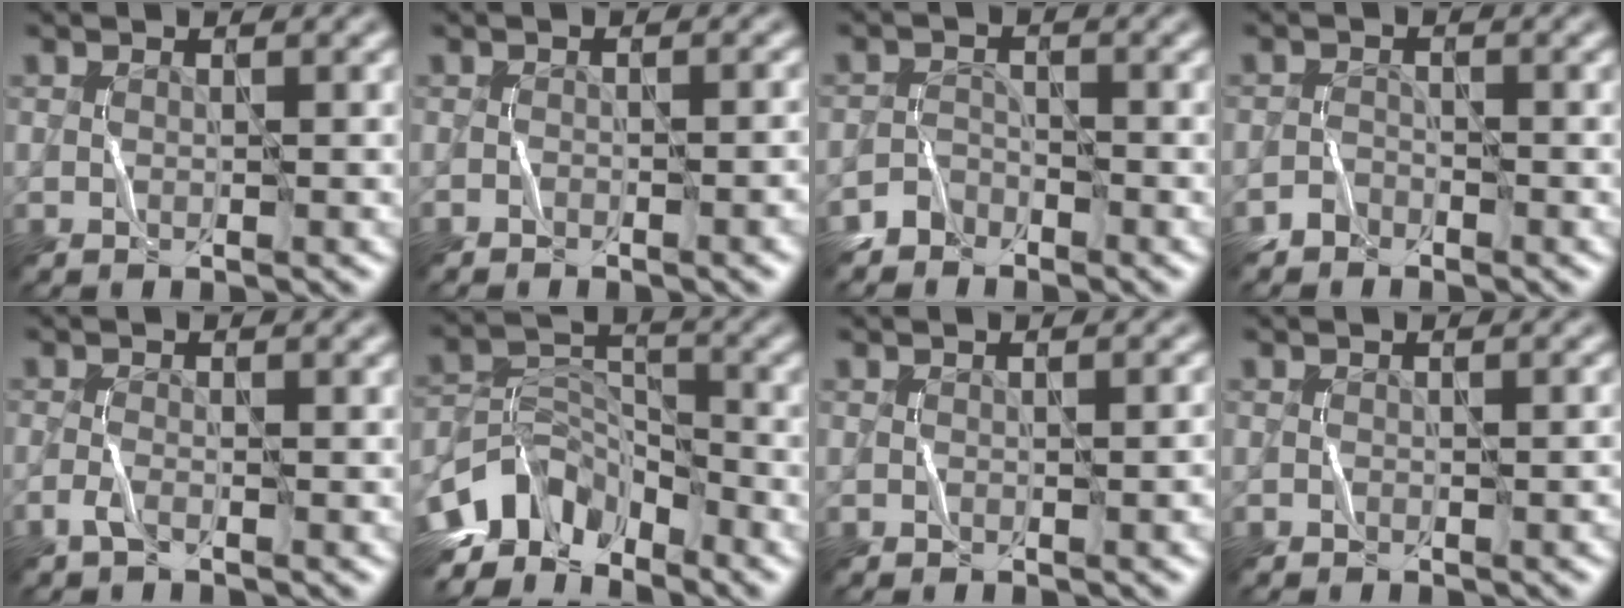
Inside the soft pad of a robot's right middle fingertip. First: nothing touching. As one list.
[{"total": 2.5, "force": [-1.8, 0.7, 1.6], "torque": [-0.013, 0.018, -0.022]}, {"total": 1.7, "force": [-1.5, 0.5, -0.6], "torque": [0.011, 0.013, -0.032]}, {"total": 1.2, "force": [-1.1, 0.3, -0.4], "torque": [0.007, 0.012, -0.022]}, {"total": 1.1, "force": [-1.0, 0.1, 0.4], "torque": [-0.012, 0.007, -0.026]}, {"total": 6.0, "force": [-4.4, 3.4, 2.4], "torque": [-0.034, 0.006, -0.092]}, {"total": 1.6, "force": [-0.8, 0.6, 1.3], "torque": [0.004, 0.018, -0.008]}, {"total": 0.9, "force": [-0.9, 0.2, 0.3], "torque": [0.007, 0.014, -0.012]}]